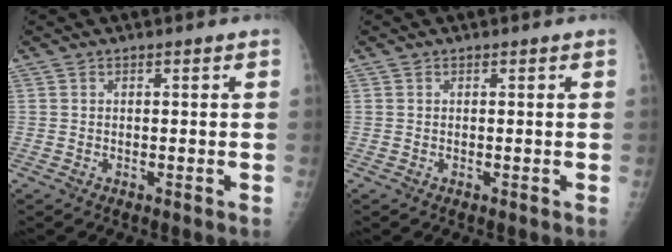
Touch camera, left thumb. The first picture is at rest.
{"total": 0.0}